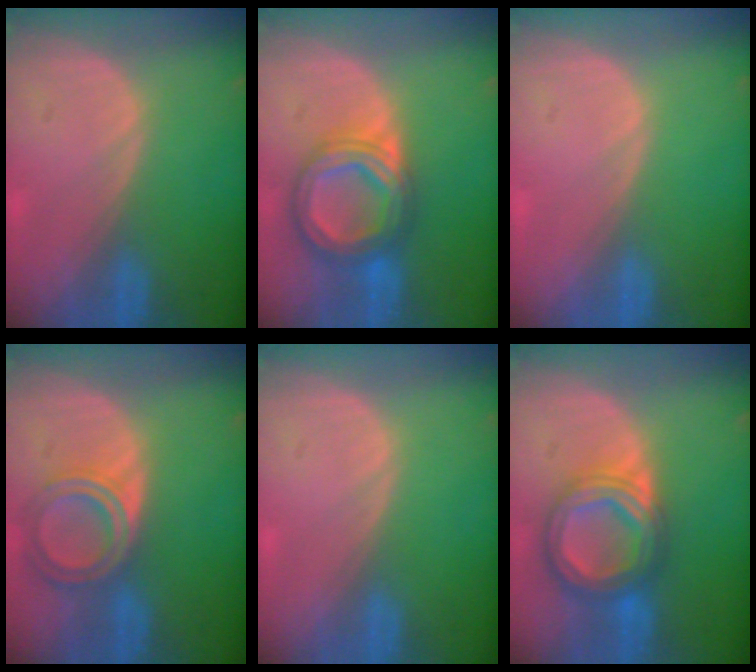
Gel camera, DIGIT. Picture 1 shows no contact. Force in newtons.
{"total": 8.5, "press": 8.5, "slide": 0.6}
{"total": 0.0}
{"total": 6.5, "press": 5.8, "slide": 2.9}
{"total": 0.0}
{"total": 8.4, "press": 8.4, "slide": 0.5}